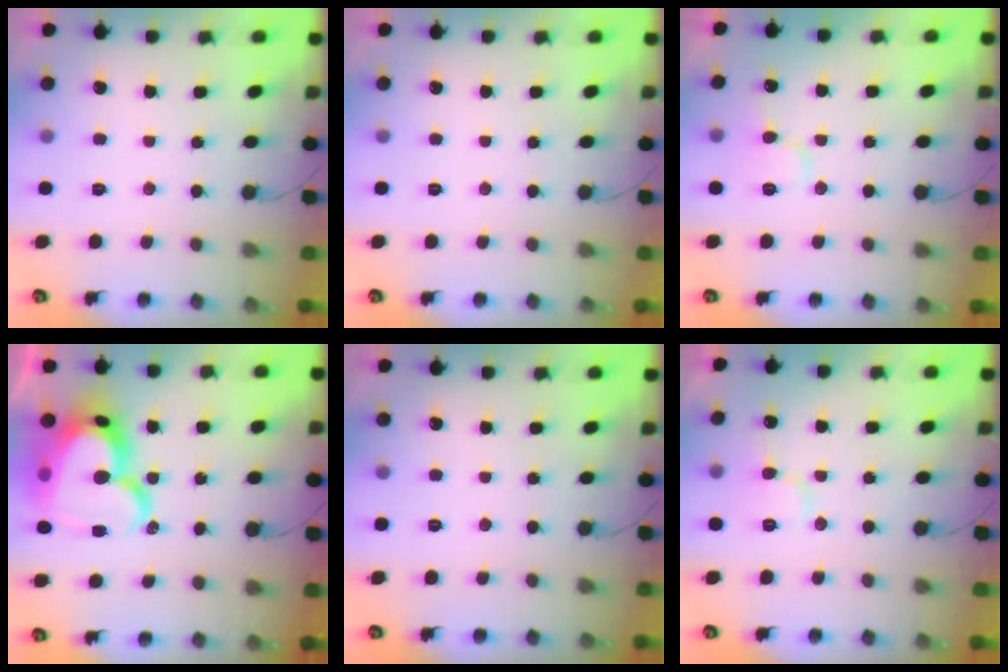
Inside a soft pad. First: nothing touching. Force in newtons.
{"total": 0.0}
{"total": 8.3, "press": 8.2, "slide": 1.2}
{"total": 27.1, "press": 27.0, "slide": 2.4}
{"total": 0.0}
{"total": 8.2, "press": 8.1, "slide": 1.4}